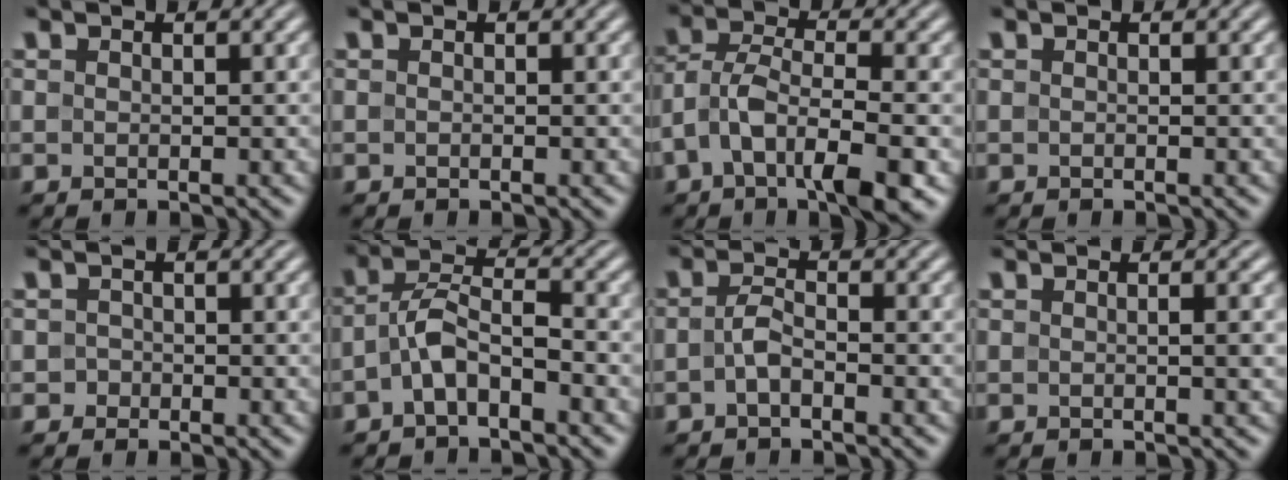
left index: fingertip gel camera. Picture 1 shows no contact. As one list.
[{"total": 0.0}, {"total": 6.9, "force": [-2.7, 2.8, 5.7], "torque": [-0.105, 0.006, -0.058]}, {"total": 0.0}, {"total": 0.8, "force": [-0.3, 0.8, 0.0], "torque": [0.008, 0.000, -0.006]}, {"total": 3.8, "force": [-1.7, 1.6, 3.0], "torque": [-0.058, 0.014, -0.041]}, {"total": 1.8, "force": [-0.7, 0.7, 1.5], "torque": [-0.033, 0.003, -0.018]}, {"total": 1.4, "force": [0.0, 0.3, 1.4], "torque": [-0.016, 0.003, -0.002]}]